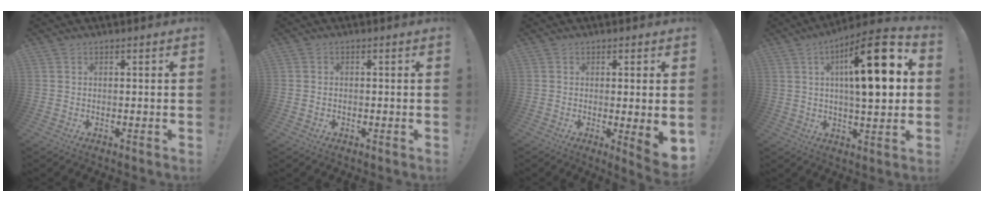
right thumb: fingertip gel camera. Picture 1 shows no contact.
{"total": 1.3, "force": [-0.6, 1.2, 0.3], "torque": [-0.011, 0.006, -0.009]}
{"total": 5.8, "force": [-0.2, 0.3, 5.8], "torque": [-0.082, -0.007, 0.002]}
{"total": 19.1, "force": [4.0, 5.9, 17.7], "torque": [-0.269, -0.011, 0.049]}